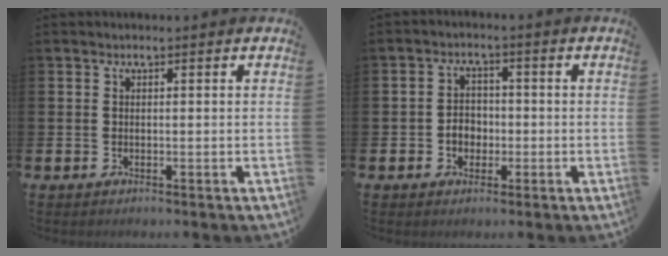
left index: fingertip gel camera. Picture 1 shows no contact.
{"total": 3.0, "force": [-0.9, 2.5, 1.5], "torque": [-0.025, 0.003, -0.022]}